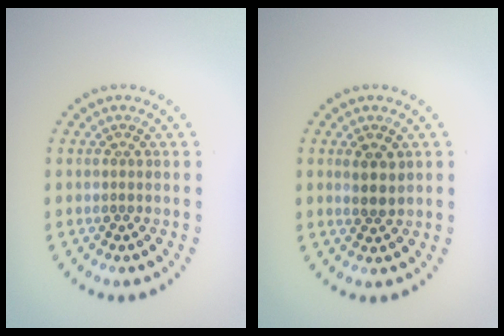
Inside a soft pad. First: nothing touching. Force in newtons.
{"total": 2.0, "press": 1.9, "slide": 0.8}